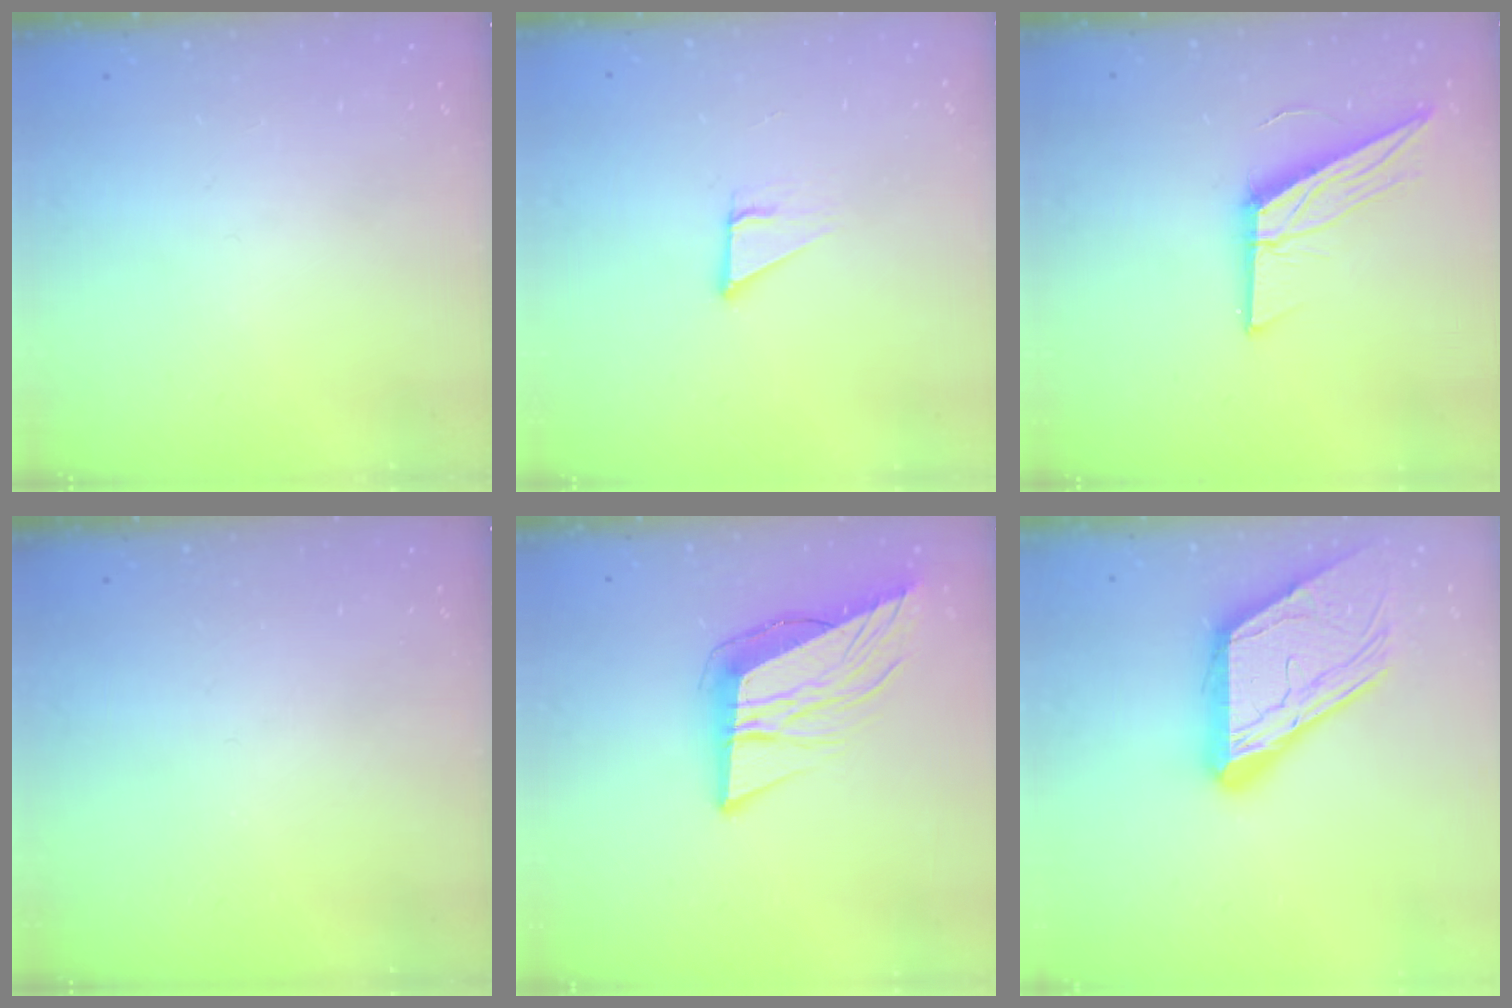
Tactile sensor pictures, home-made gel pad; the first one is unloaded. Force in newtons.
{"total": 2.9, "press": 2.9, "slide": 0.2}
{"total": 13.3, "press": 13.3, "slide": 0.7}
{"total": 0.0}
{"total": 12.7, "press": 12.2, "slide": 3.4}
{"total": 18.5, "press": 18.4, "slide": 1.9}